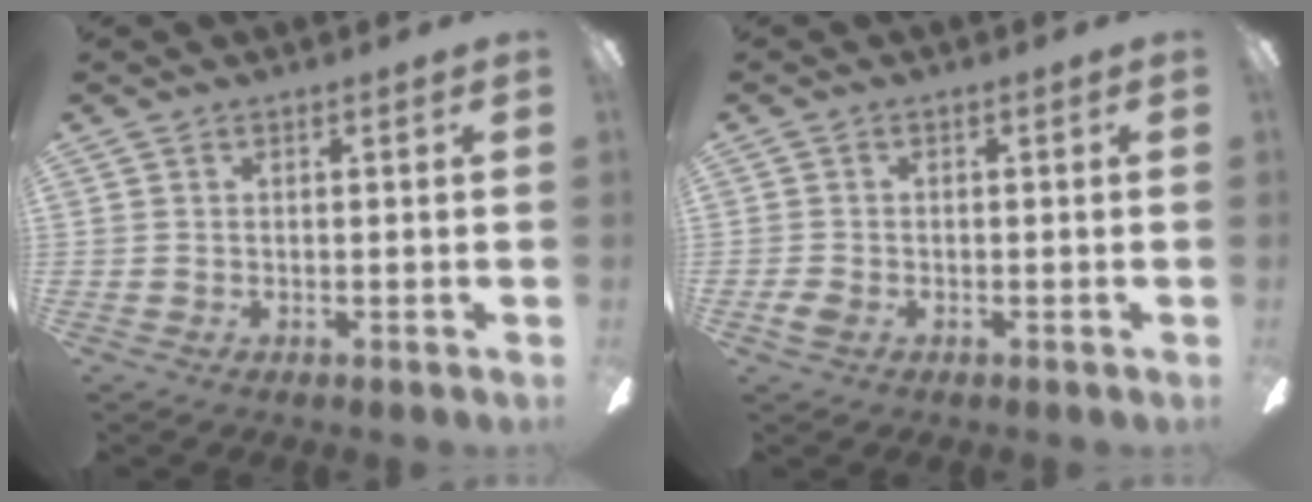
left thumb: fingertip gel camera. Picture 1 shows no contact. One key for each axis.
{"total": 2.4, "fx": -0.9, "fy": 1.4, "fz": 1.7, "tx": -0.042, "ty": 0.002, "tz": -0.021}